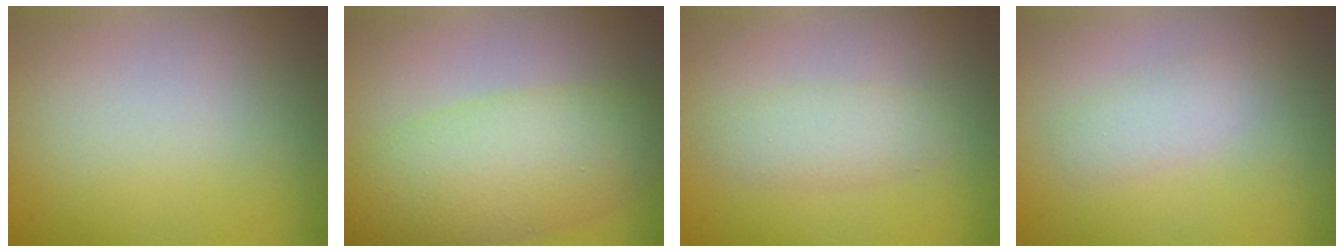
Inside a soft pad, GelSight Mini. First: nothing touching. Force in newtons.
{"total": 7.1, "press": 7.1, "slide": 0.1}
{"total": 2.3, "press": 2.3, "slide": 0.1}
{"total": 1.9, "press": 1.9, "slide": 0.0}